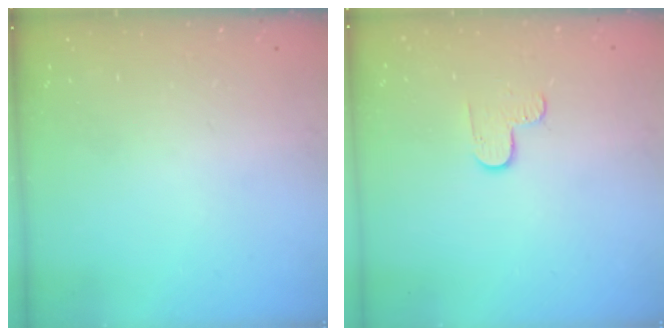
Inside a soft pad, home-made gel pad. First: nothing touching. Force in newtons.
{"total": 4.7, "press": 4.7, "slide": 0.4}